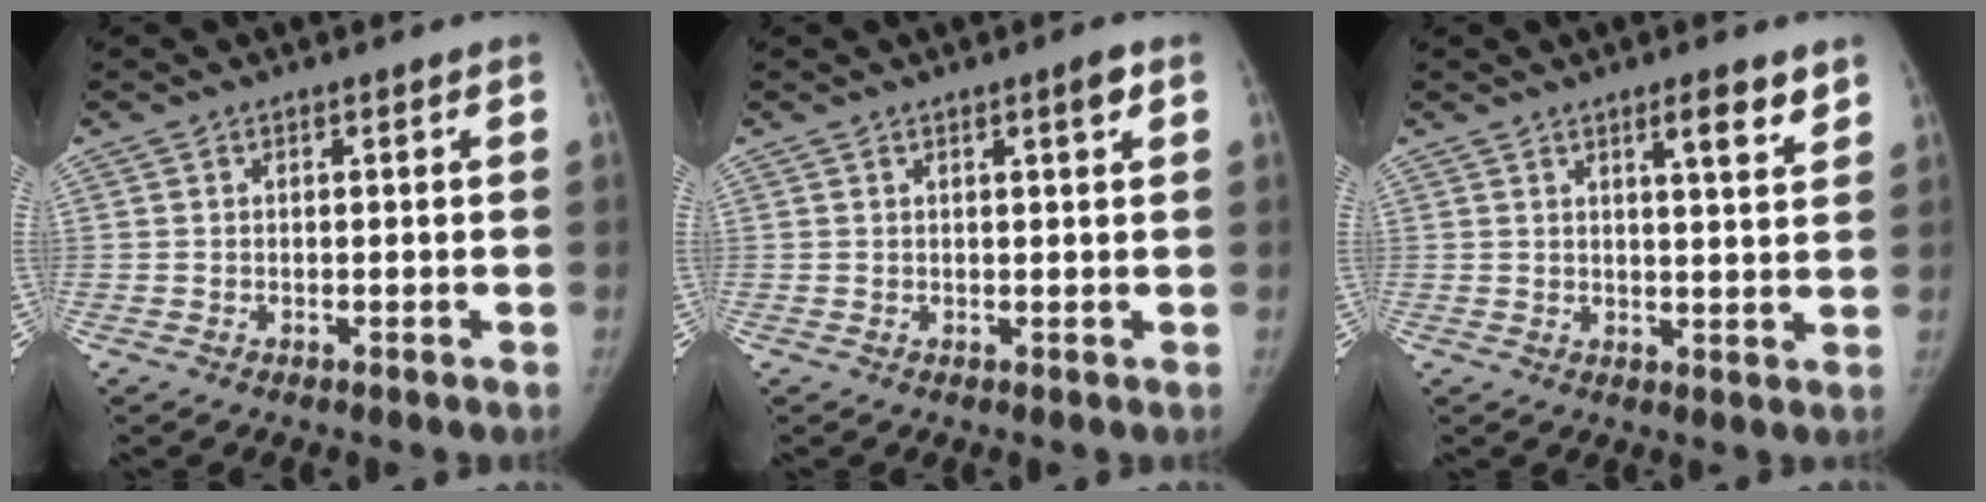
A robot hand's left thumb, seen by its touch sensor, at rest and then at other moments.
{"total": 1.9, "force": [0.9, 0.1, 1.6], "torque": [-0.022, -0.003, 0.014]}
{"total": 5.7, "force": [3.6, 0.9, 4.3], "torque": [-0.055, -0.024, 0.052]}